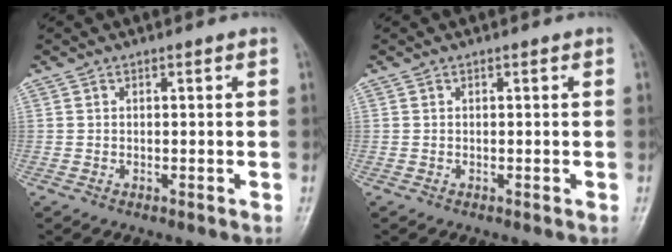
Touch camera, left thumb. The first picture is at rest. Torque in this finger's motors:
{"motor_torque": [0.00, 0.00, -0.04, -0.04, 0.00]}